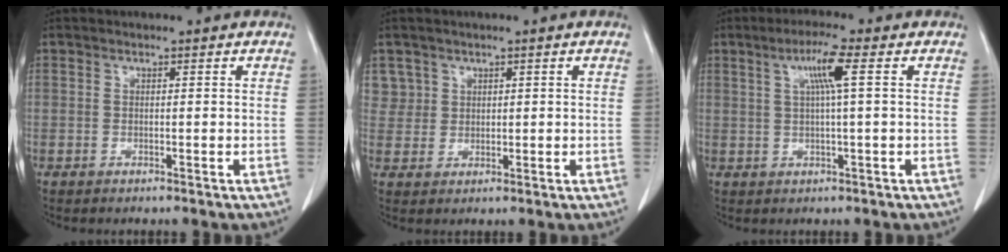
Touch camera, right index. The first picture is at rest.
{"total": 4.4, "force": [1.9, 3.9, 0.0], "torque": [0.010, 0.011, 0.042]}
{"total": 5.7, "force": [1.7, -0.1, 5.4], "torque": [-0.099, 0.006, 0.033]}